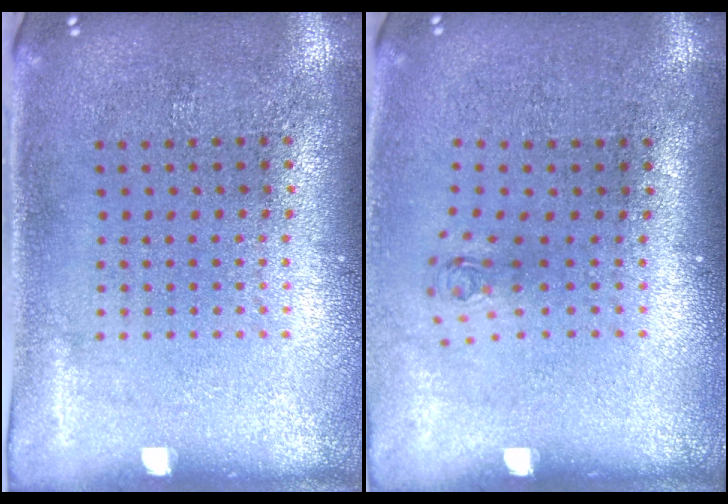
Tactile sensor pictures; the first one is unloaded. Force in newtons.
{"total": 0.7, "press": 0.3, "slide": 0.7}